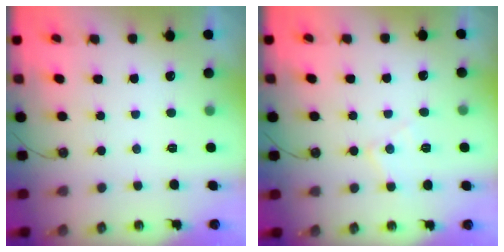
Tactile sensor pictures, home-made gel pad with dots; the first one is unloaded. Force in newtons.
{"total": 6.7, "press": 6.7, "slide": 0.6}